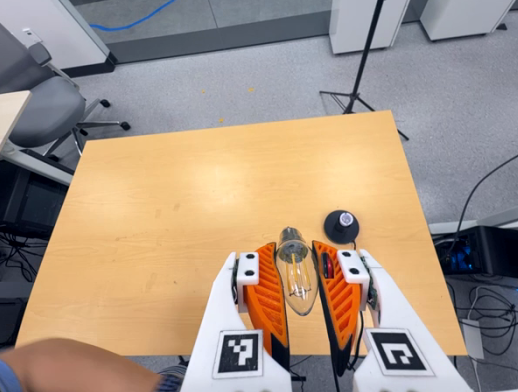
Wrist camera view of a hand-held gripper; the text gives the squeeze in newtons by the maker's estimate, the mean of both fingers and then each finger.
{"total": 23.4, "left": 25.5, "right": 21.3}